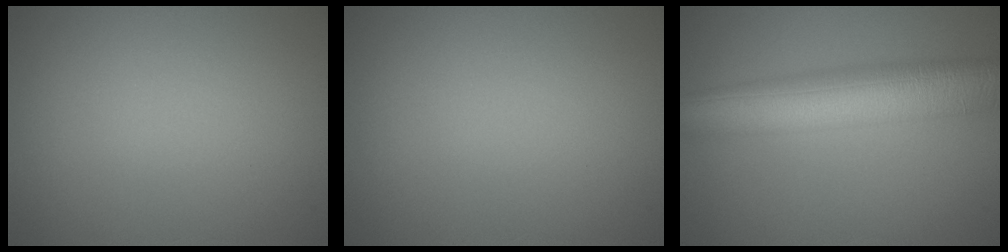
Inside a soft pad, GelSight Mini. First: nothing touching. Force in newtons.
{"total": 0.0}
{"total": 9.8, "press": 9.8, "slide": 0.0}